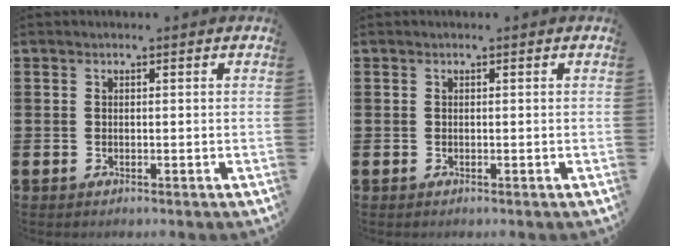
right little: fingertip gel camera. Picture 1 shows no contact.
{"total": 0.0}